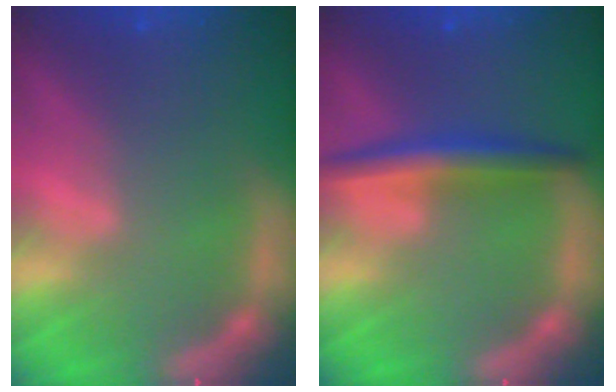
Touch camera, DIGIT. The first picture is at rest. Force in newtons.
{"total": 3.9}